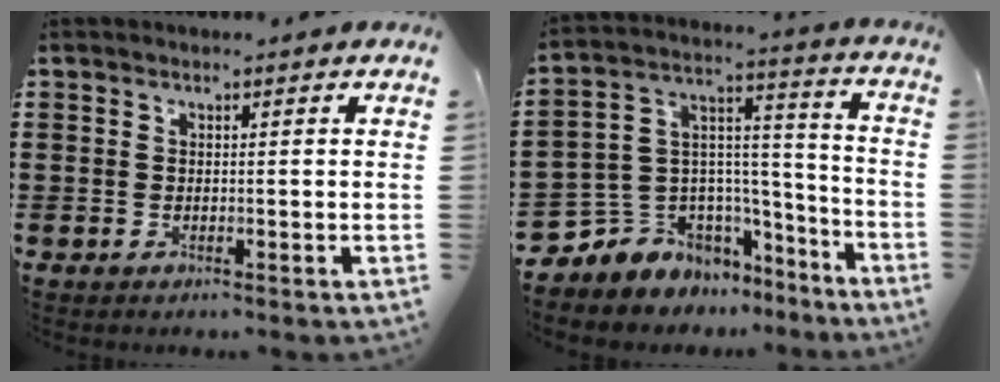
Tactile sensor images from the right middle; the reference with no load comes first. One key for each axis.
{"total": 6.6, "fx": -4.1, "fy": 5.1, "fz": -0.9, "tx": -0.019, "ty": -0.014, "tz": -0.078}